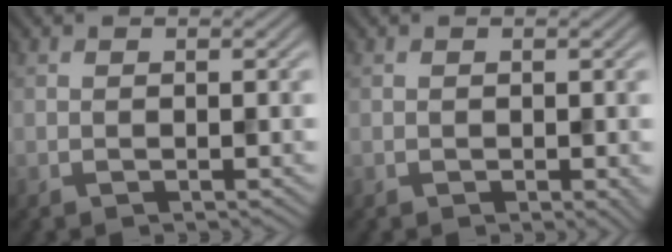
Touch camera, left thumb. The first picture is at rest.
{"total": 0.0}